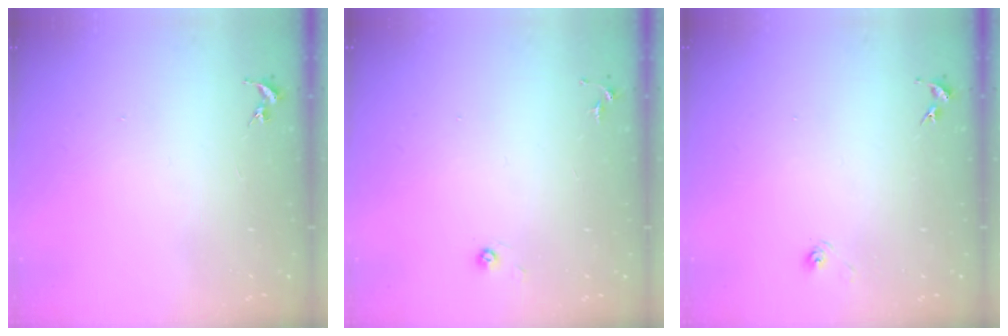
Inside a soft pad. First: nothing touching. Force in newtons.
{"total": 3.1, "press": 3.0, "slide": 0.8}
{"total": 3.2, "press": 2.7, "slide": 1.7}